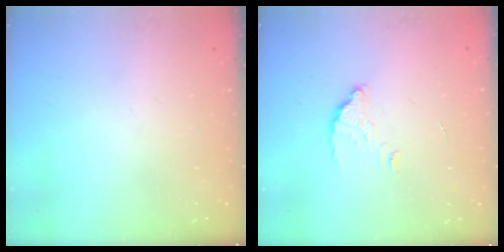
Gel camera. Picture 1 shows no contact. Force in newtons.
{"total": 2.6, "press": 2.6, "slide": 0.1}